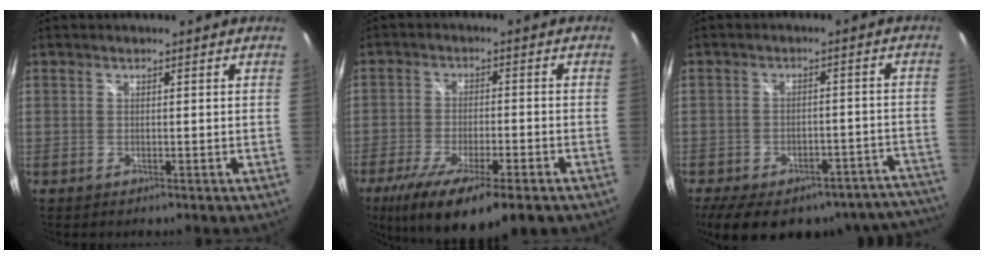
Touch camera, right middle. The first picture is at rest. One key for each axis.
{"total": 15.8, "fx": -10.1, "fy": 3.6, "fz": 11.5, "tx": -0.223, "ty": -0.056, "tz": -0.167}
{"total": 25.5, "fx": -21.3, "fy": 9.3, "fz": 10.5, "tx": -0.167, "ty": 0.006, "tz": -0.252}